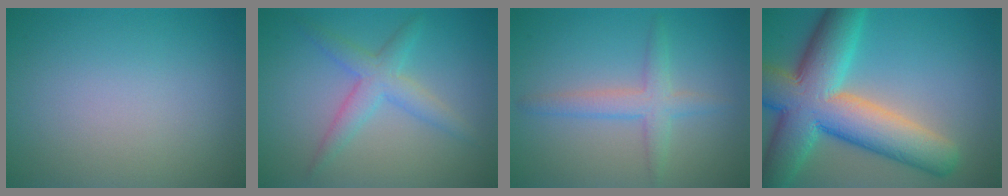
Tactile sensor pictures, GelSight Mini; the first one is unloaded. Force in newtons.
{"total": 3.1, "press": 3.1, "slide": 0.1}
{"total": 2.7, "press": 2.7, "slide": 0.2}
{"total": 12.6, "press": 12.5, "slide": 0.6}